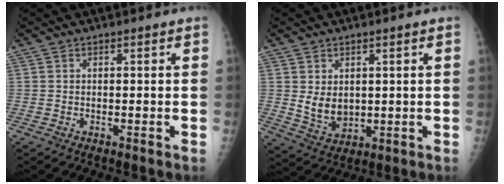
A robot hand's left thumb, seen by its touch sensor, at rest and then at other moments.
{"total": 5.7, "force": [0.8, 4.1, 3.8], "torque": [-0.049, -0.017, 0.032]}